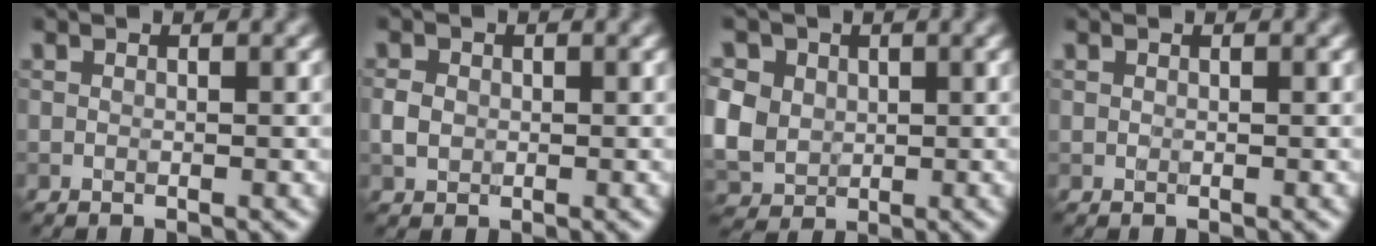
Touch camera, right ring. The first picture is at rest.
{"total": 1.7, "force": [-0.1, 1.5, 0.9], "torque": [-0.018, 0.000, -0.006]}
{"total": 8.7, "force": [2.2, 7.2, 4.3], "torque": [-0.097, 0.025, 0.019]}
{"total": 0.0}